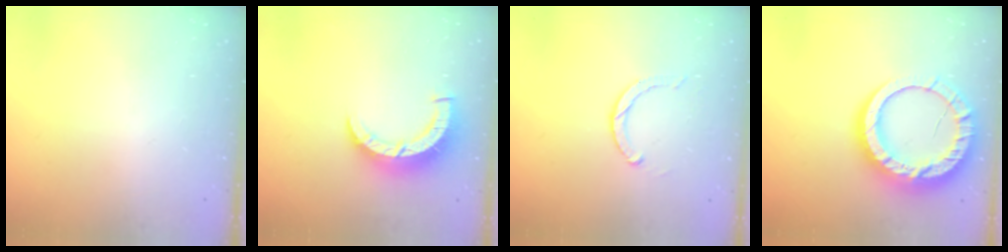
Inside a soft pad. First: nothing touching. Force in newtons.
{"total": 8.3, "press": 8.3, "slide": 0.6}
{"total": 3.0, "press": 2.9, "slide": 0.5}
{"total": 19.6, "press": 19.5, "slide": 1.8}